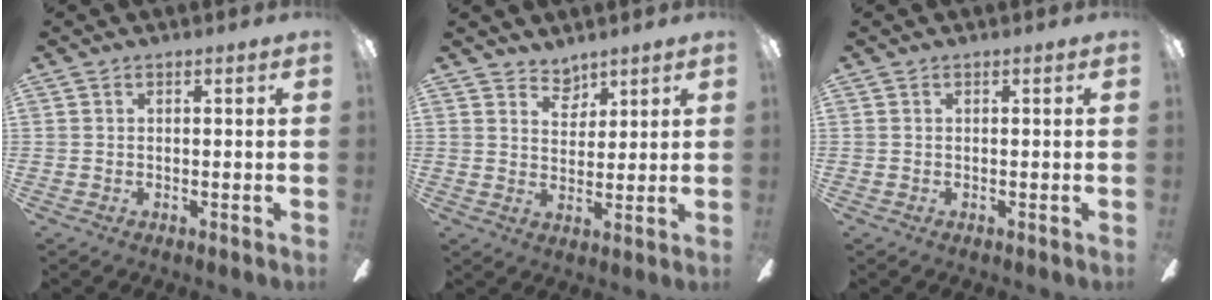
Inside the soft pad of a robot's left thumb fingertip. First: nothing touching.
{"total": 5.2, "force": [4.3, 2.7, 0.8], "torque": [-0.013, -0.020, 0.079]}
{"total": 0.0}